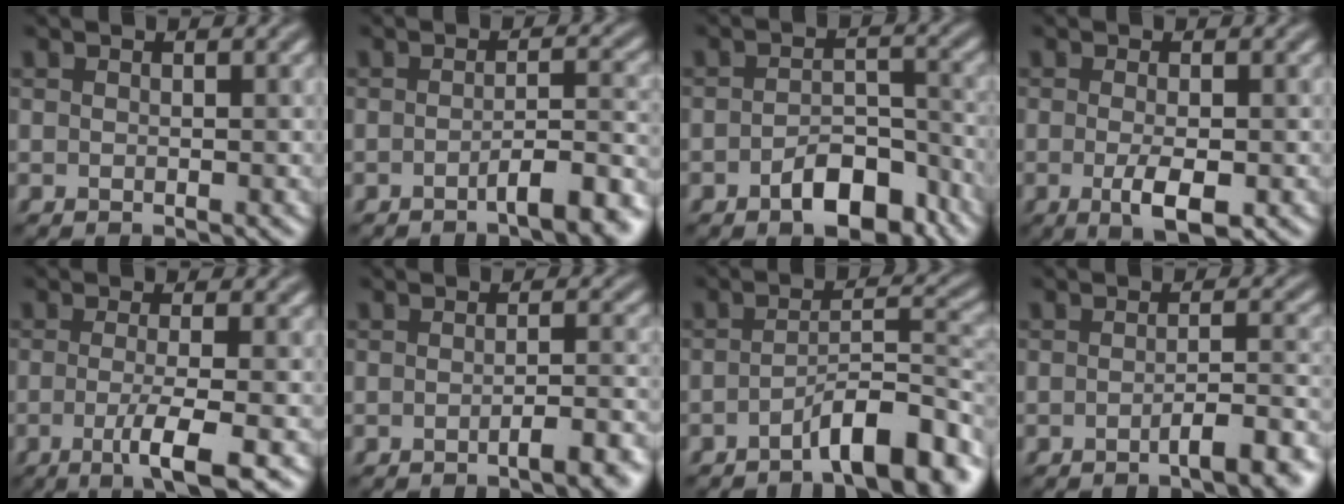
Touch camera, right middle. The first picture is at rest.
{"total": 5.0, "force": [-2.8, 1.2, 4.0], "torque": [-0.049, 0.009, -0.047]}
{"total": 5.2, "force": [-3.1, 2.6, 3.3], "torque": [-0.046, 0.005, -0.053]}
{"total": 3.3, "force": [-0.9, 0.9, 3.0], "torque": [-0.057, -0.009, -0.016]}
{"total": 4.4, "force": [-1.4, 0.8, 4.1], "torque": [-0.068, -0.006, -0.031]}
{"total": 3.3, "force": [-1.6, 0.9, 2.8], "torque": [-0.035, 0.006, -0.032]}
{"total": 7.0, "force": [-4.4, 1.6, 5.2], "torque": [-0.075, 0.012, -0.070]}
{"total": 4.5, "force": [-2.4, 1.1, 3.7], "torque": [-0.045, 0.008, -0.041]}